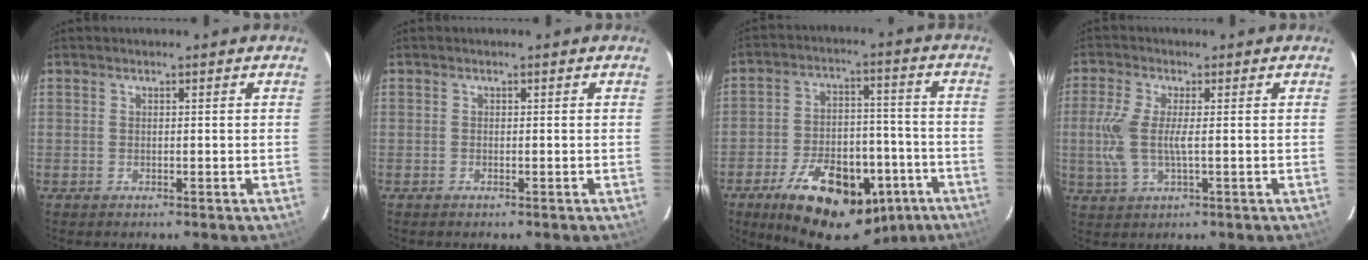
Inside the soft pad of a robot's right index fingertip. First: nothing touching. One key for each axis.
{"total": 0.0}
{"total": 23.4, "fx": -13.7, "fy": 12.2, "fz": 14.6, "tx": -0.252, "ty": 0.009, "tz": -0.183}
{"total": 6.8, "fx": -0.3, "fy": 2.1, "fz": 6.5, "tx": -0.148, "ty": -0.001, "tz": -0.006}